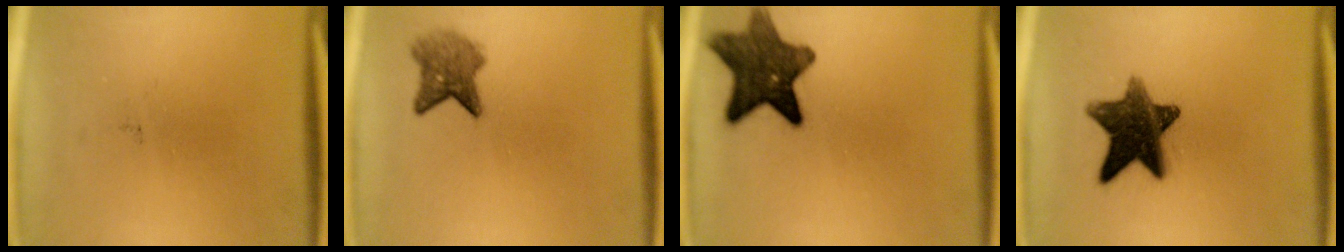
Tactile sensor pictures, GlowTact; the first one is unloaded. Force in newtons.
{"total": 4.5}
{"total": 11.3}
{"total": 12.5}